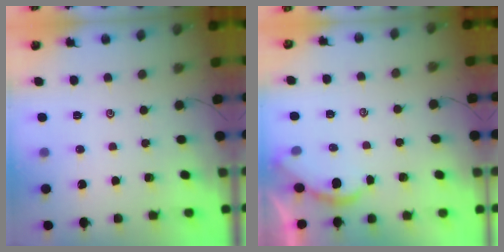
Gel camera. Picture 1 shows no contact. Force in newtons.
{"total": 1.6, "press": 1.6, "slide": 0.1}